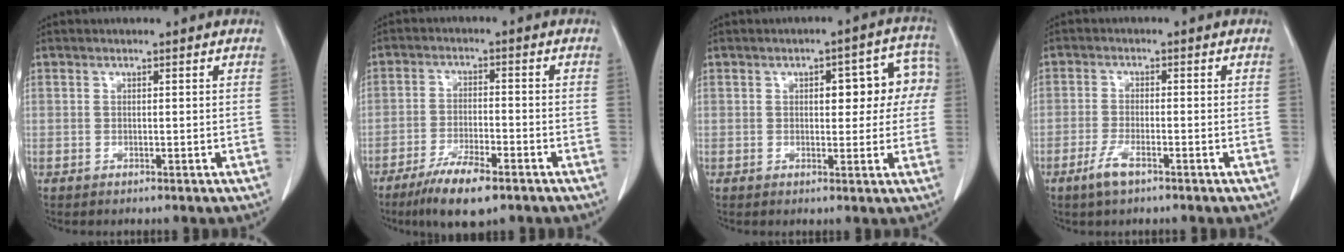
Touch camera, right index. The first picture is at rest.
{"total": 8.6, "force": [-5.8, 1.6, 6.1], "torque": [-0.107, -0.015, -0.099]}
{"total": 8.5, "force": [1.5, 3.8, 7.4], "torque": [-0.076, 0.037, 0.017]}
{"total": 3.5, "force": [-2.2, 0.7, 2.6], "torque": [-0.055, -0.004, -0.041]}